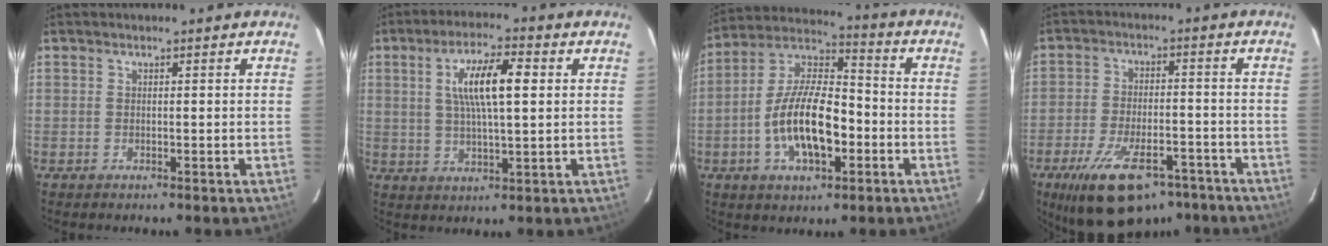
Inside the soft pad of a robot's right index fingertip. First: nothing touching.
{"total": 9.6, "force": [2.3, 2.3, 9.1], "torque": [-0.164, 0.010, 0.042]}
{"total": 15.5, "force": [-4.2, 6.7, 13.3], "torque": [-0.259, 0.010, -0.076]}
{"total": 17.4, "force": [-11.7, 7.6, 10.4], "torque": [-0.205, -0.021, -0.180]}